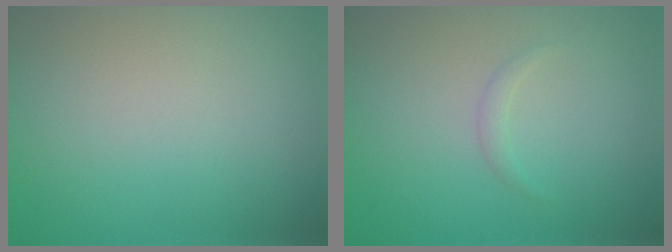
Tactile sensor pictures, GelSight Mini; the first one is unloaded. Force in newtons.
{"total": 0.8, "press": 0.8, "slide": 0.0}